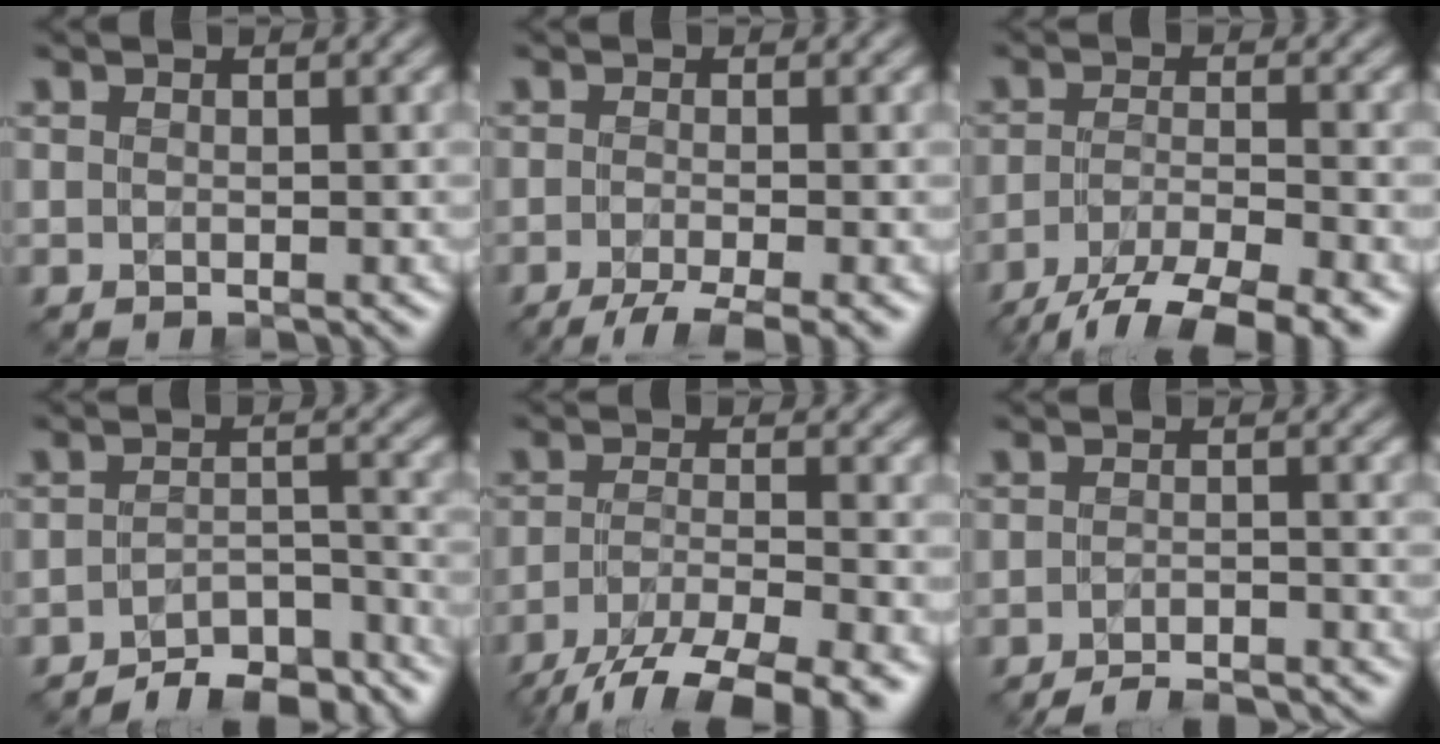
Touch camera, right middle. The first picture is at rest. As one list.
[{"total": 4.5, "force": [-2.9, 0.9, 3.4], "torque": [-0.044, -0.005, -0.055]}, {"total": 7.3, "force": [-5.2, 1.7, 4.8], "torque": [-0.076, -0.008, -0.093]}, {"total": 7.2, "force": [-6.3, 2.0, 2.8], "torque": [-0.036, -0.009, -0.091]}, {"total": 8.1, "force": [-5.8, 2.0, 5.3], "torque": [-0.089, -0.010, -0.102]}, {"total": 4.2, "force": [-3.9, 0.7, 1.5], "torque": [-0.019, -0.002, -0.058]}]